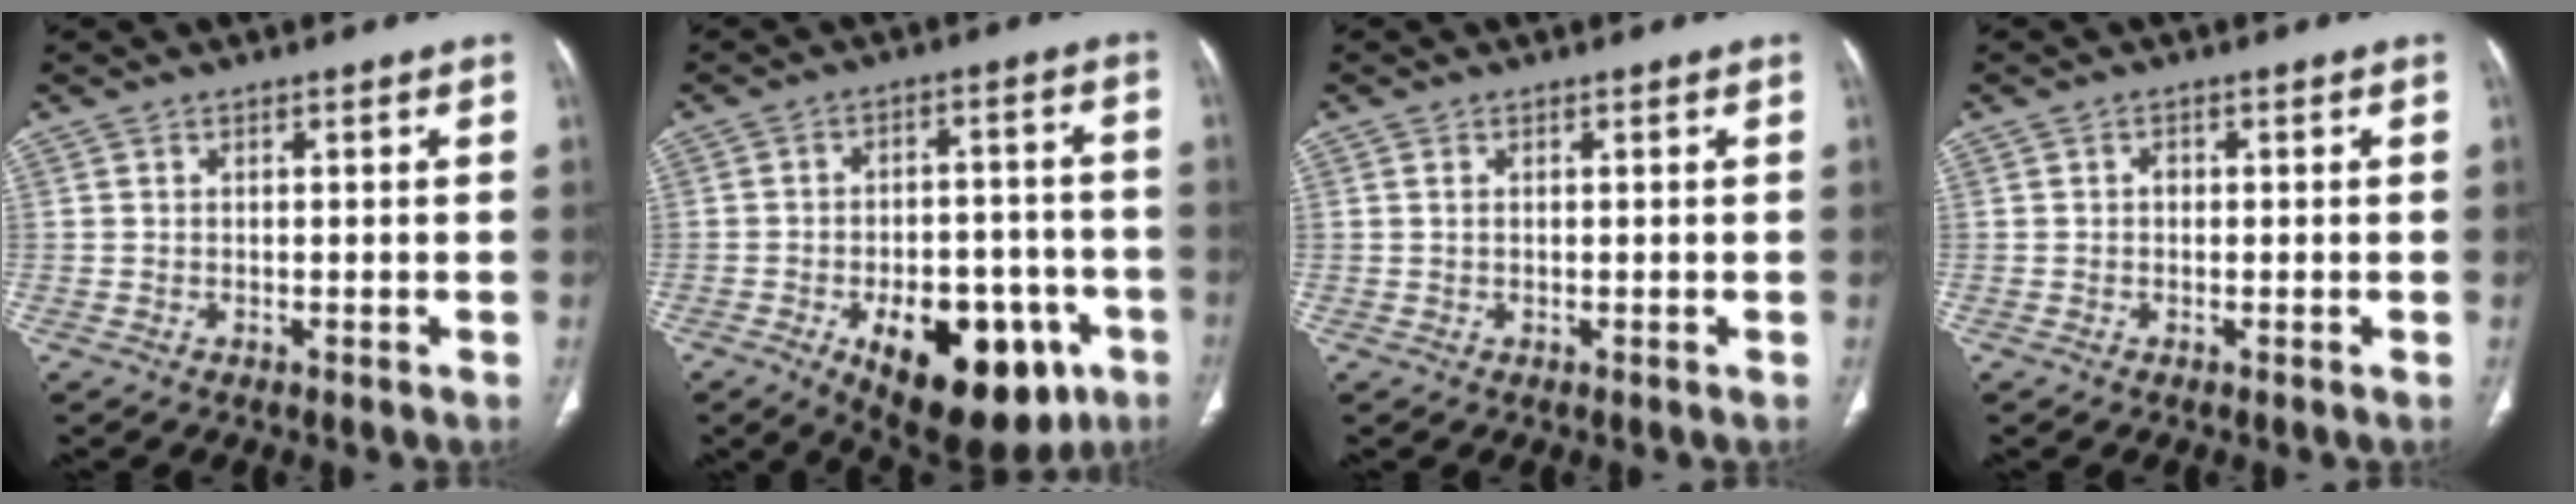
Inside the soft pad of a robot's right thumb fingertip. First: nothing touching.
{"total": 21.0, "force": [-9.1, 11.1, 15.4], "torque": [-0.172, 0.031, -0.111]}
{"total": 0.6, "force": [0.2, 0.3, 0.5], "torque": [-0.012, 0.005, 0.005]}
{"total": 1.0, "force": [0.0, 0.8, 0.6], "torque": [-0.006, 0.003, -0.004]}